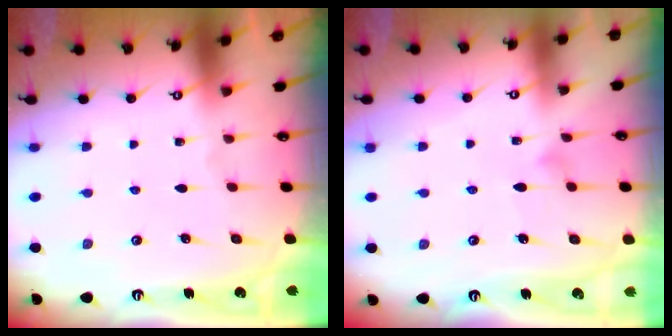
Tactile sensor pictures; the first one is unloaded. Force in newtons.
{"total": 5.9, "press": 5.9, "slide": 0.4}